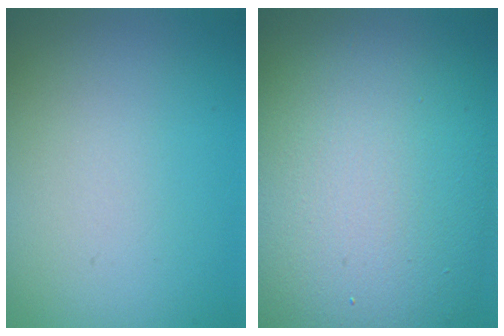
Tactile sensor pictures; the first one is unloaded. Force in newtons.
{"total": 14.7, "press": 14.7, "slide": 0.9}